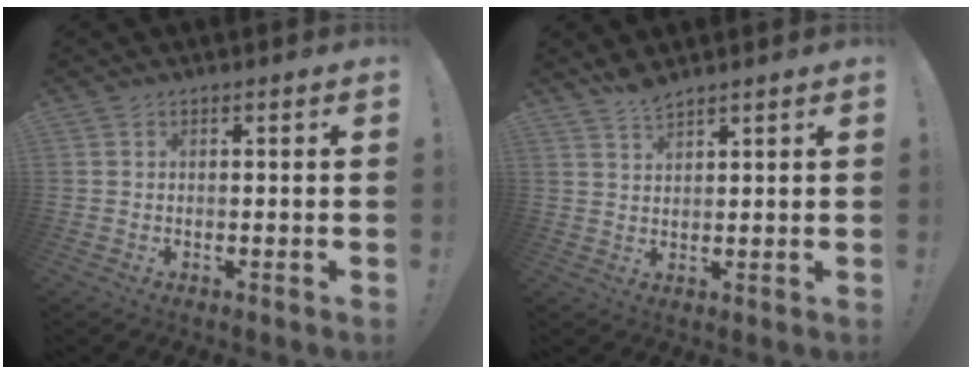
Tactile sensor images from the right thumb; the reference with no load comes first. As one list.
[{"total": 3.6, "force": [3.3, 0.7, 1.2], "torque": [-0.026, -0.019, 0.061]}]